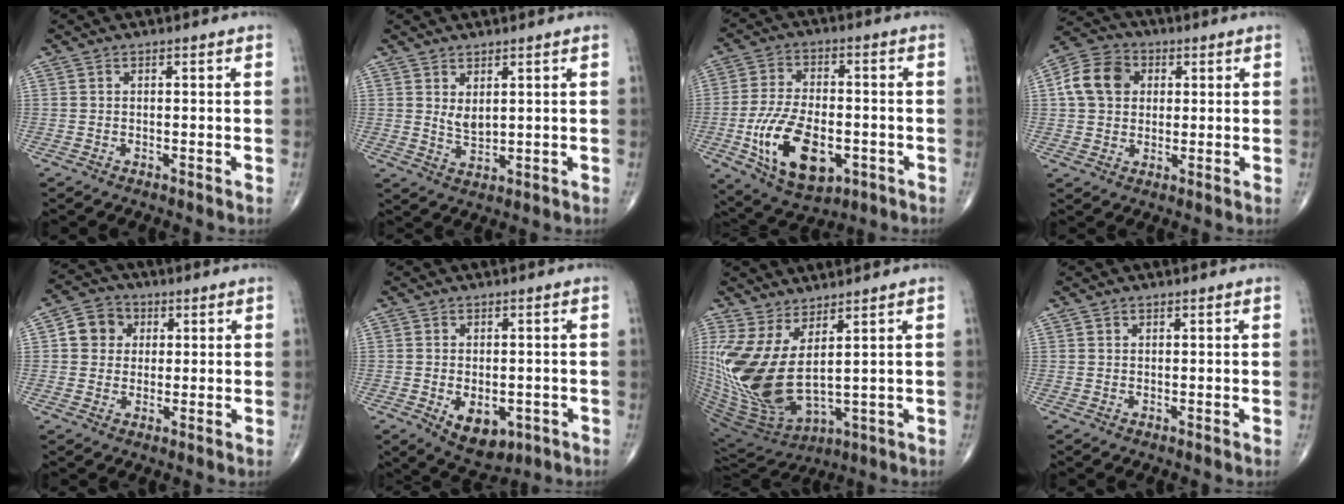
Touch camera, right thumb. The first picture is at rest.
{"total": 3.3, "force": [1.3, 1.6, 2.6], "torque": [-0.043, -0.020, 0.032]}
{"total": 16.3, "force": [-4.7, 8.9, 12.8], "torque": [-0.217, 0.007, -0.071]}
{"total": 10.0, "force": [2.1, 8.0, 5.5], "torque": [-0.086, 0.011, 0.028]}
{"total": 6.8, "force": [1.6, 6.1, 2.6], "torque": [-0.017, 0.005, 0.020]}
{"total": 7.9, "force": [-2.5, 4.8, 5.8], "torque": [-0.070, -0.002, -0.022]}
{"total": 16.7, "force": [3.9, 7.0, 14.7], "torque": [-0.326, -0.046, 0.098]}
{"total": 0.7, "force": [0.4, 0.5, 0.2], "torque": [0.003, -0.003, 0.006]}